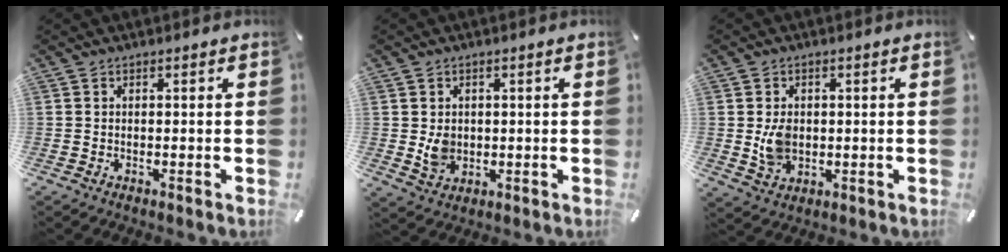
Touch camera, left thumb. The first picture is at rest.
{"total": 4.7, "force": [0.3, 4.1, 2.3], "torque": [-0.033, -0.008, 0.000]}
{"total": 6.0, "force": [0.3, 4.7, 3.7], "torque": [-0.067, -0.010, 0.000]}